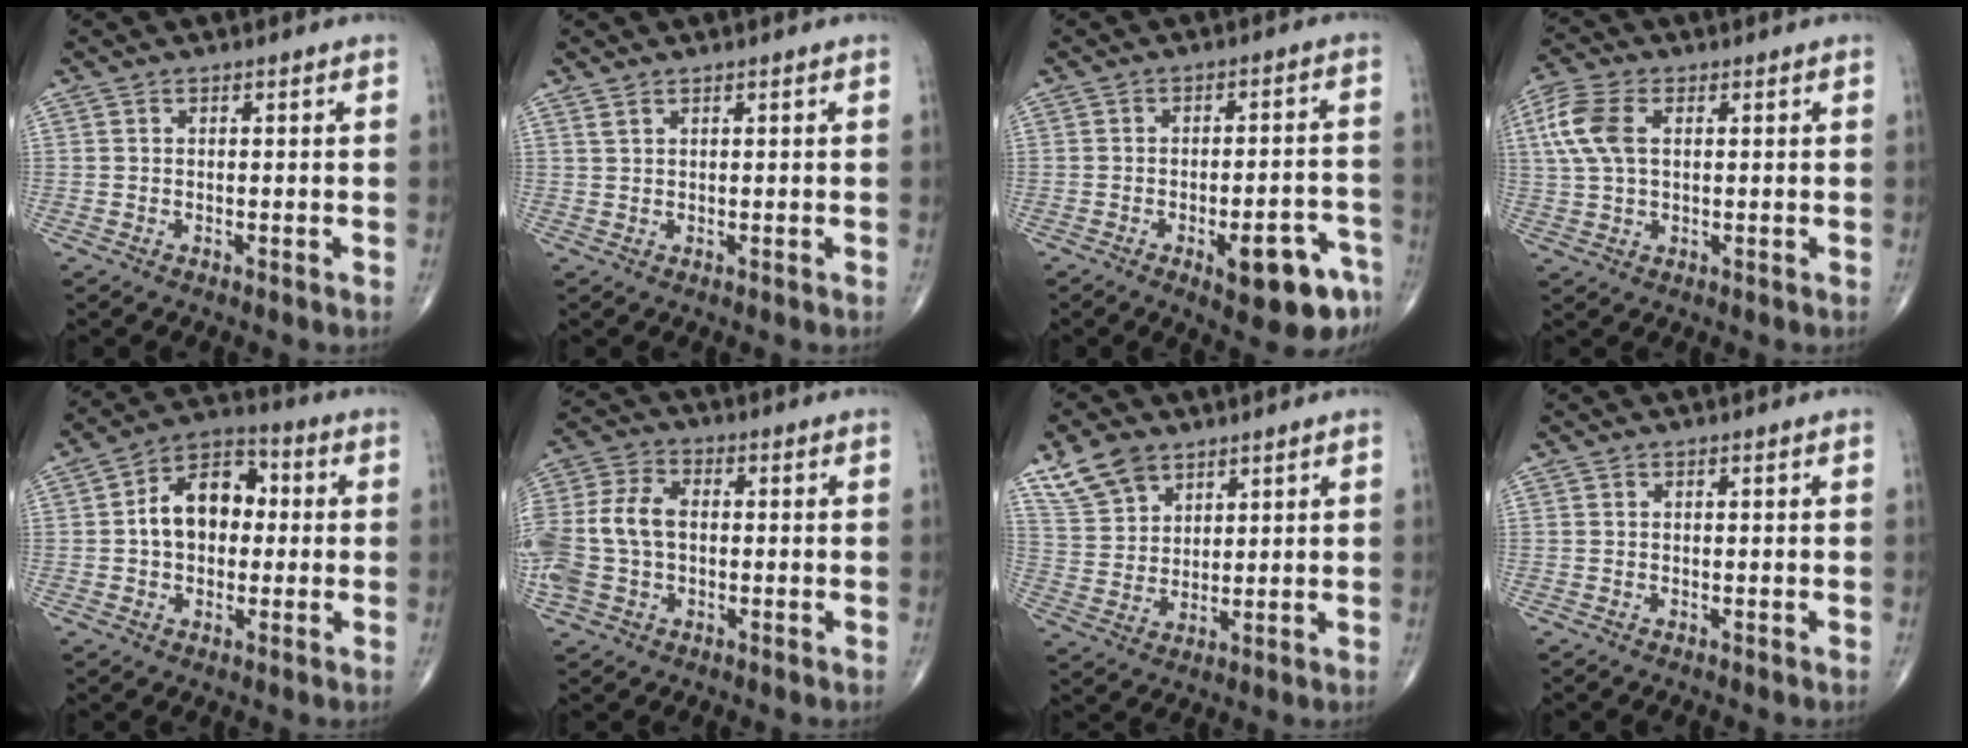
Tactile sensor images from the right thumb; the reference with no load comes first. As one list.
[{"total": 0.9, "force": [0.8, 0.3, 0.5], "torque": [-0.011, 0.003, 0.019]}, {"total": 12.1, "force": [-6.1, 4.0, 9.6], "torque": [-0.105, 0.033, -0.072]}, {"total": 8.5, "force": [2.0, 4.9, 6.7], "torque": [-0.163, 0.014, 0.038]}, {"total": 11.8, "force": [0.6, 8.2, 8.4], "torque": [-0.111, 0.029, -0.001]}, {"total": 12.9, "force": [-0.6, 8.8, 9.3], "torque": [-0.210, 0.029, -0.012]}, {"total": 8.7, "force": [5.9, 5.3, 3.7], "torque": [-0.058, -0.018, 0.123]}, {"total": 0.0}]